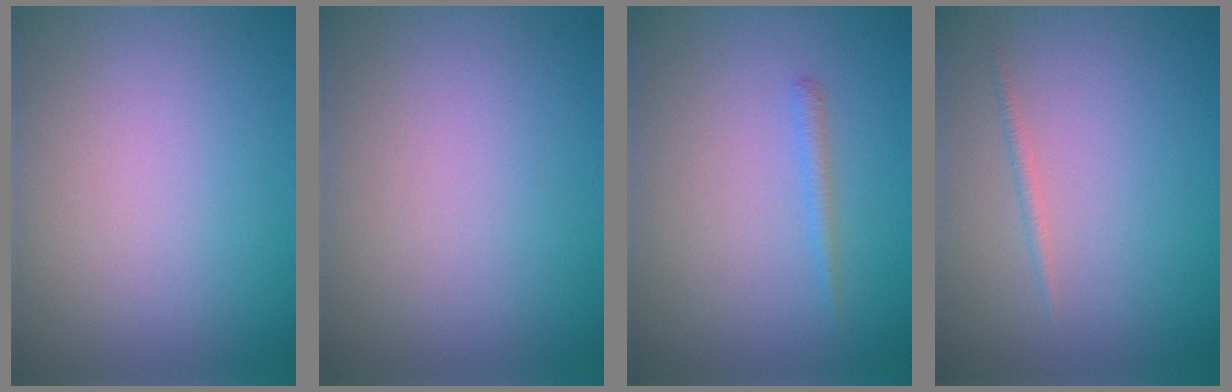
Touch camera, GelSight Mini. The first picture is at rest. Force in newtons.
{"total": 0.0}
{"total": 0.9, "press": 0.9, "slide": 0.1}
{"total": 0.7, "press": 0.7, "slide": 0.0}